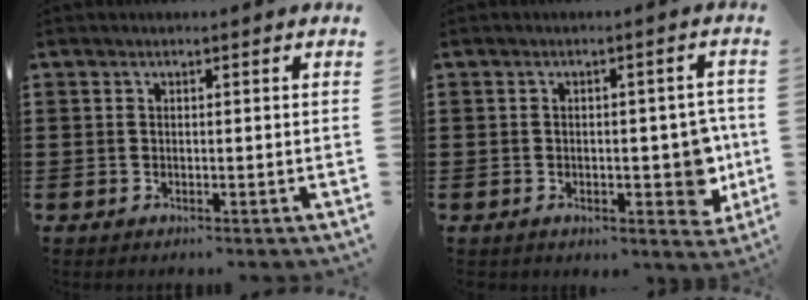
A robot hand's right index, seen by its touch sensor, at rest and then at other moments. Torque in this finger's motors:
{"motor_torque": [1.90, 0.24, 0.54, 0.08]}